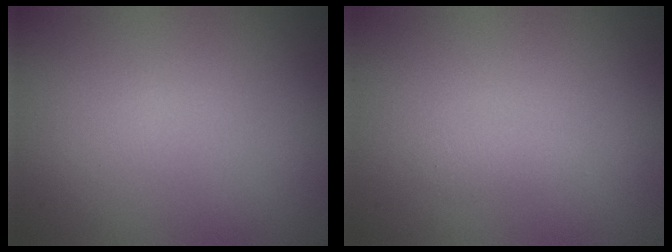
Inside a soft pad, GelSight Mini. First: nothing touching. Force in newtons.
{"total": 0.7, "press": 0.7, "slide": 0.0}